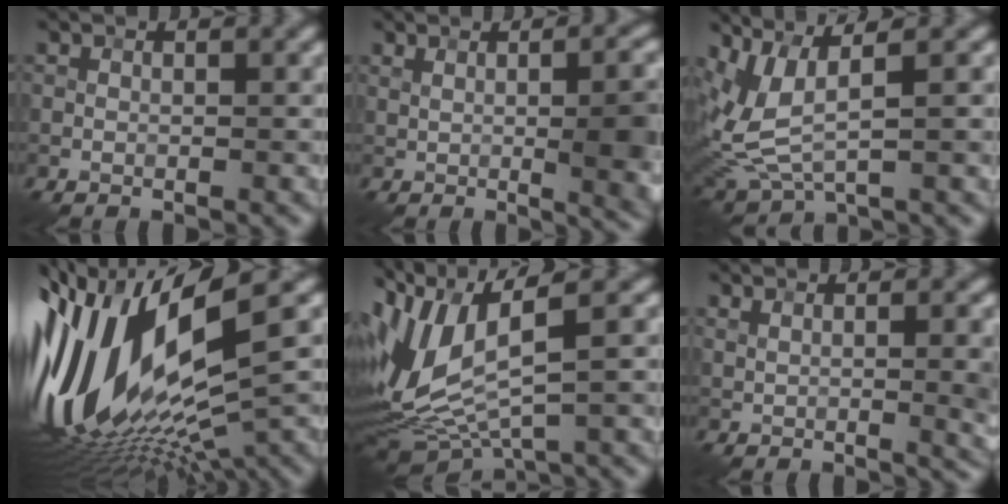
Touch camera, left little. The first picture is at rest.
{"total": 9.6, "force": [0.8, 3.5, 8.9], "torque": [-0.076, 0.019, 0.013]}
{"total": 5.5, "force": [1.9, 2.0, 4.7], "torque": [-0.124, -0.008, 0.049]}
{"total": 18.4, "force": [0.4, 6.6, 17.2], "torque": [-0.342, -0.023, 0.013]}
{"total": 9.3, "force": [1.1, 4.0, 8.3], "torque": [-0.202, -0.014, 0.030]}
{"total": 5.9, "force": [1.3, 2.4, 5.2], "torque": [-0.038, 0.015, 0.018]}